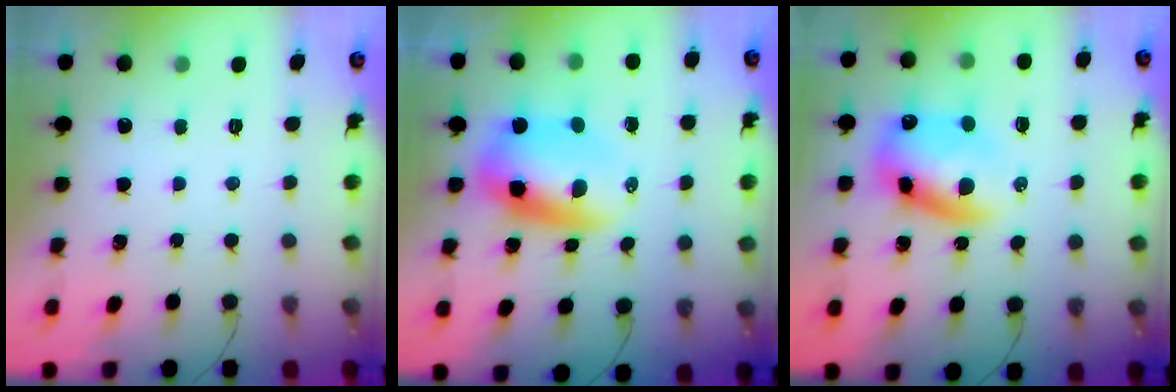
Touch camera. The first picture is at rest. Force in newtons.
{"total": 8.6, "press": 8.3, "slide": 2.1}
{"total": 11.0, "press": 10.7, "slide": 2.7}